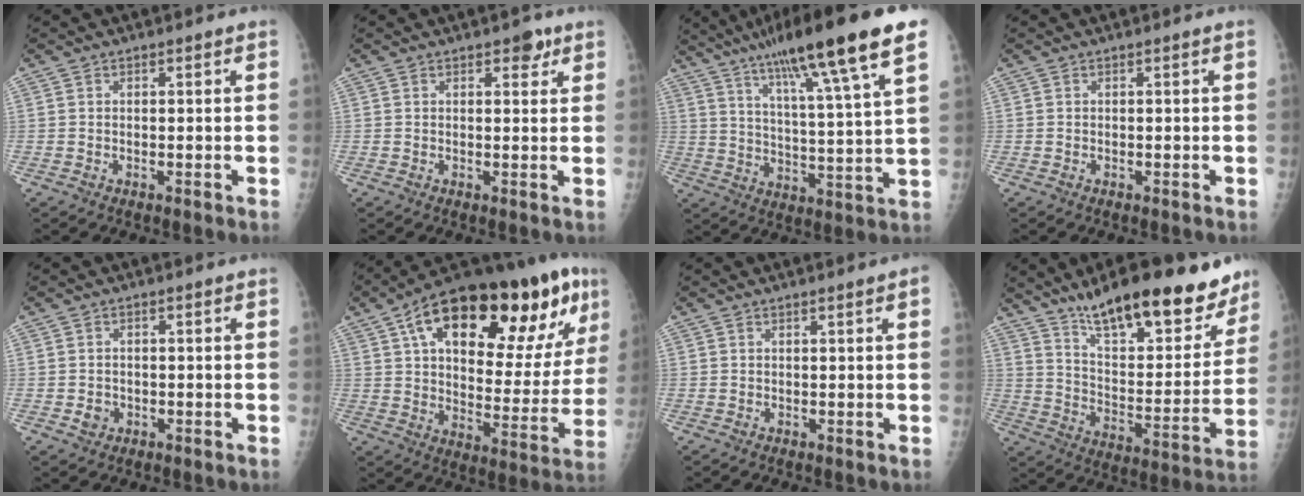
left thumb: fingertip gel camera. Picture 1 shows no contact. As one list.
[{"total": 2.9, "force": [1.8, 1.5, 1.7], "torque": [-0.006, -0.006, 0.021]}, {"total": 21.0, "force": [12.7, 1.7, 16.6], "torque": [-0.257, -0.028, 0.199]}, {"total": 0.0}, {"total": 2.2, "force": [-0.6, 1.9, 0.8], "torque": [-0.003, 0.004, -0.007]}, {"total": 32.8, "force": [15.5, 13.0, 25.7], "torque": [-0.354, 0.001, 0.239]}, {"total": 1.8, "force": [1.1, 0.3, 1.5], "torque": [-0.020, 0.001, 0.012]}, {"total": 26.2, "force": [19.1, 8.3, 16.0], "torque": [-0.194, -0.082, 0.292]}]